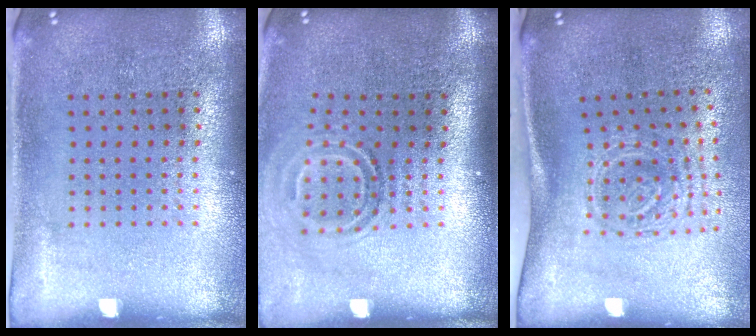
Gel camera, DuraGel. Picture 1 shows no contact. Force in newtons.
{"total": 1.8, "press": 1.1, "slide": 1.4}
{"total": 1.8, "press": 1.3, "slide": 1.3}